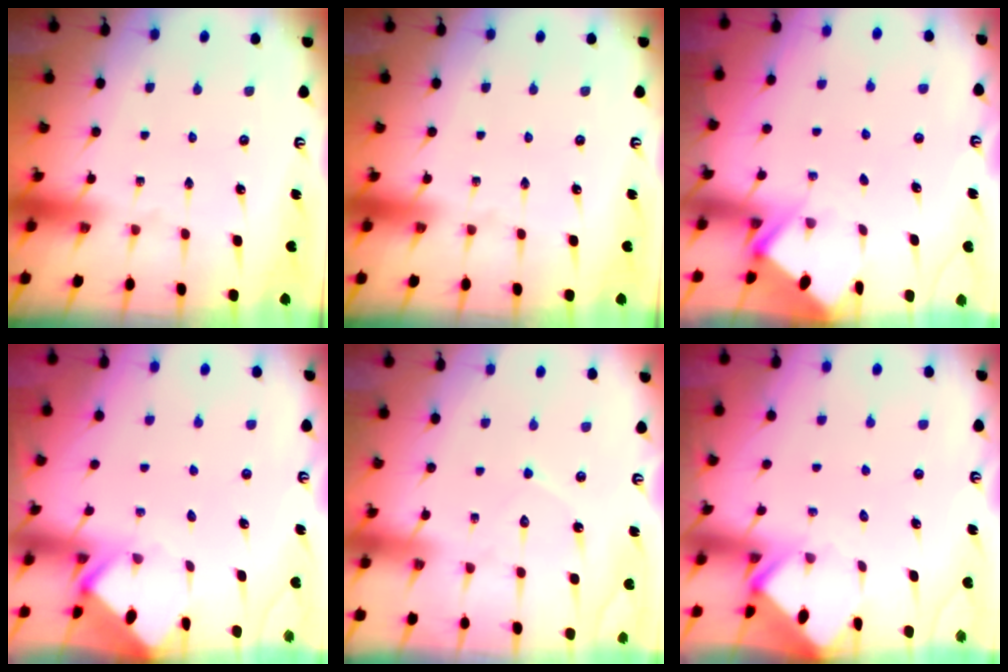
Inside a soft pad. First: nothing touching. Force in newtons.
{"total": 0.0}
{"total": 2.6, "press": 2.6, "slide": 0.1}
{"total": 3.9, "press": 3.9, "slide": 0.3}
{"total": 6.8, "press": 6.8, "slide": 0.6}
{"total": 2.8, "press": 2.8, "slide": 0.2}